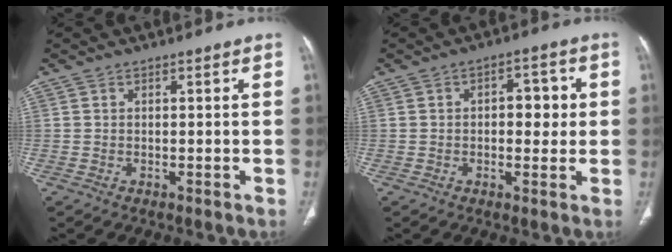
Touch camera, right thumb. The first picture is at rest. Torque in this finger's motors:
{"motor_torque": [-0.29, 0.72, -0.22, 0.33, 0.14]}